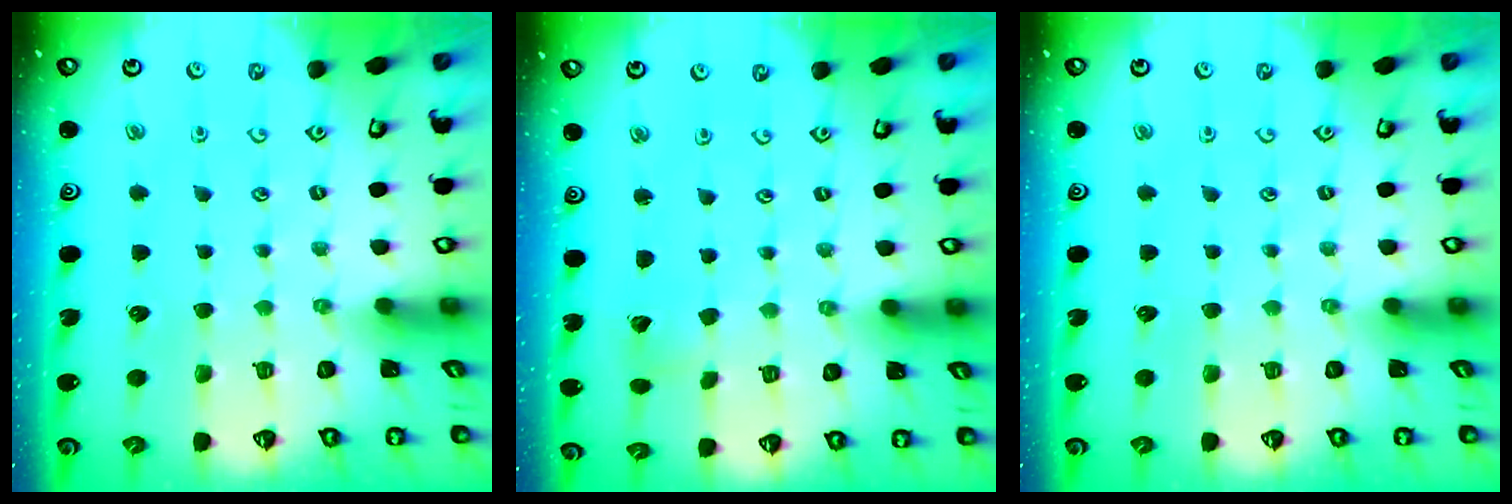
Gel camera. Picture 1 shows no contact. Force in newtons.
{"total": 2.4, "press": 2.4, "slide": 0.2}
{"total": 0.0}